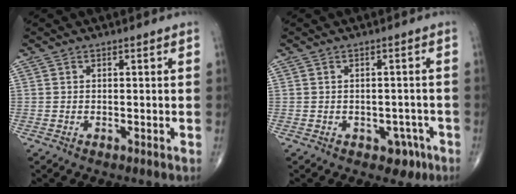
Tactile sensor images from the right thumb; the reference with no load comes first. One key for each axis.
{"total": 3.8, "fx": -2.2, "fy": 2.6, "fz": 1.6, "tx": 0.000, "ty": 0.017, "tz": -0.024}